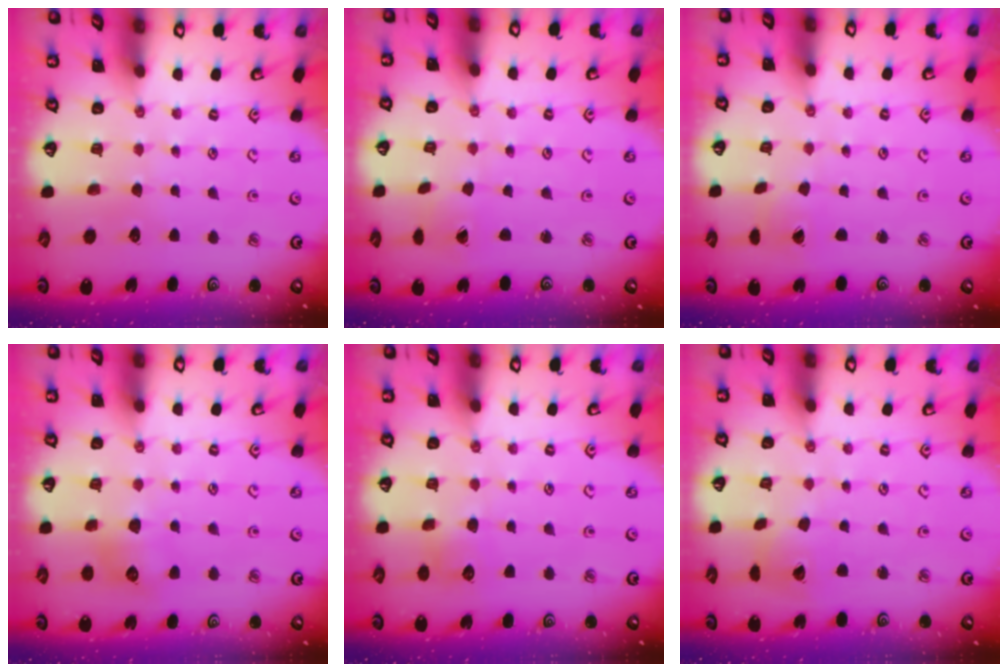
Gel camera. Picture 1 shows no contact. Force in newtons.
{"total": 0.8, "press": 0.8, "slide": 0.0}
{"total": 2.8, "press": 2.8, "slide": 0.2}
{"total": 6.5, "press": 6.4, "slide": 0.6}
{"total": 4.8, "press": 4.8, "slide": 0.6}
{"total": 5.6, "press": 5.5, "slide": 0.7}